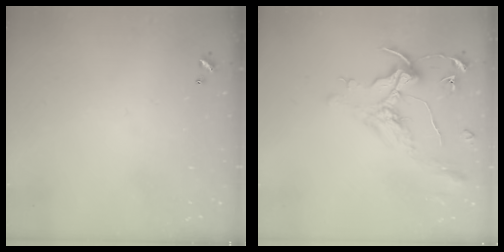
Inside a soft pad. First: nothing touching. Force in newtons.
{"total": 1.6, "press": 1.4, "slide": 0.7}